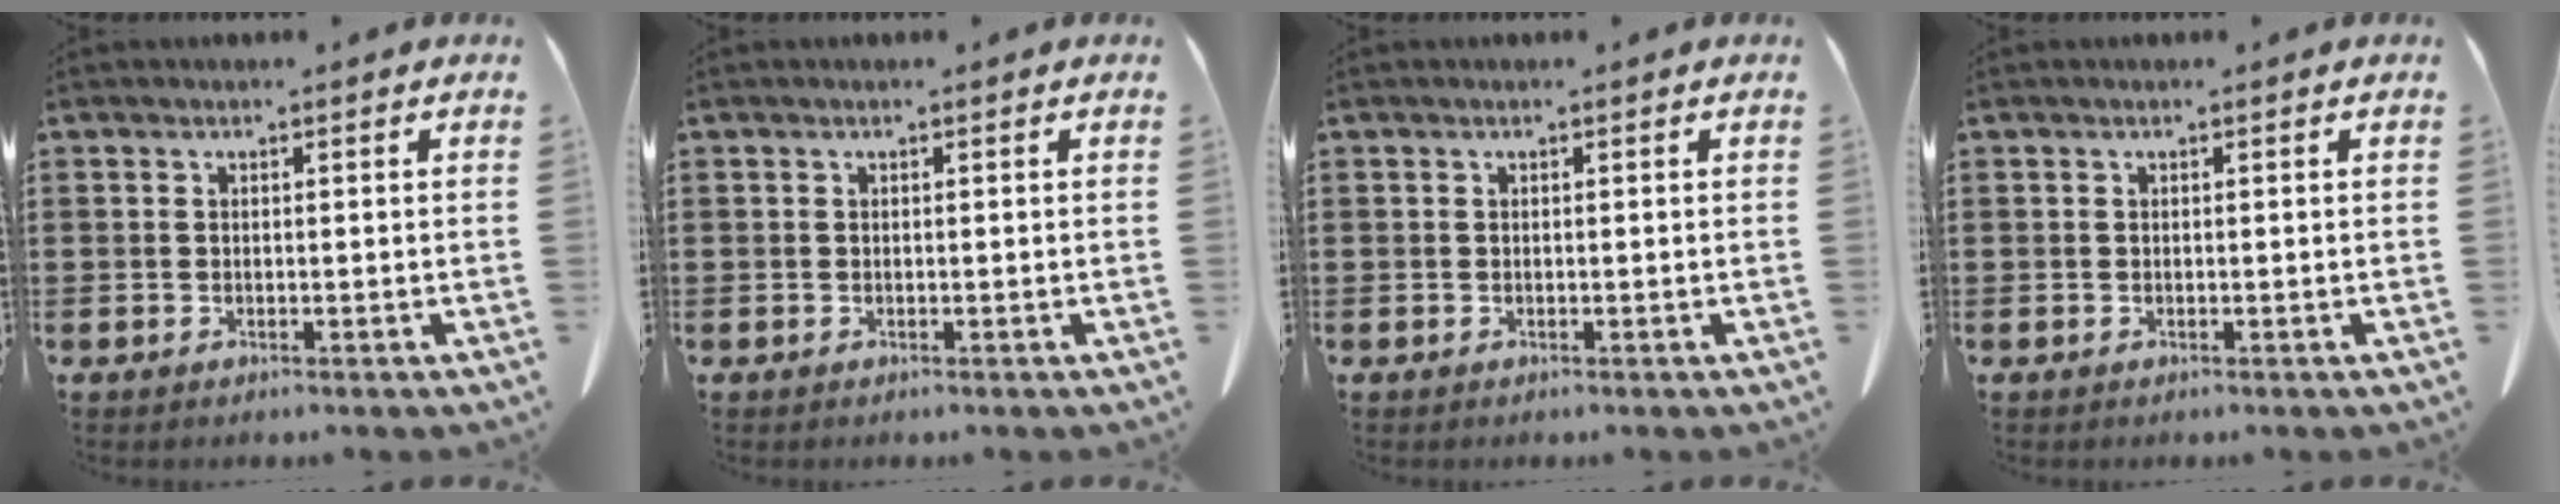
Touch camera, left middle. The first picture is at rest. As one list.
[{"total": 0.0}, {"total": 0.0}, {"total": 0.0}]